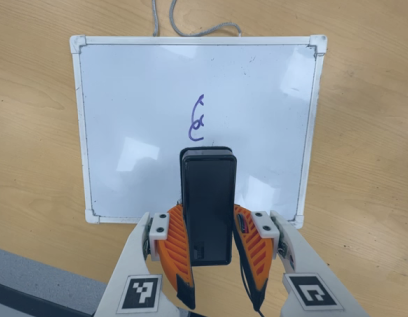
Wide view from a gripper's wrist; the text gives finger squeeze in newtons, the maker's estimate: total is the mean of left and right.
{"total": 6.2, "left": 5.6, "right": 6.9}